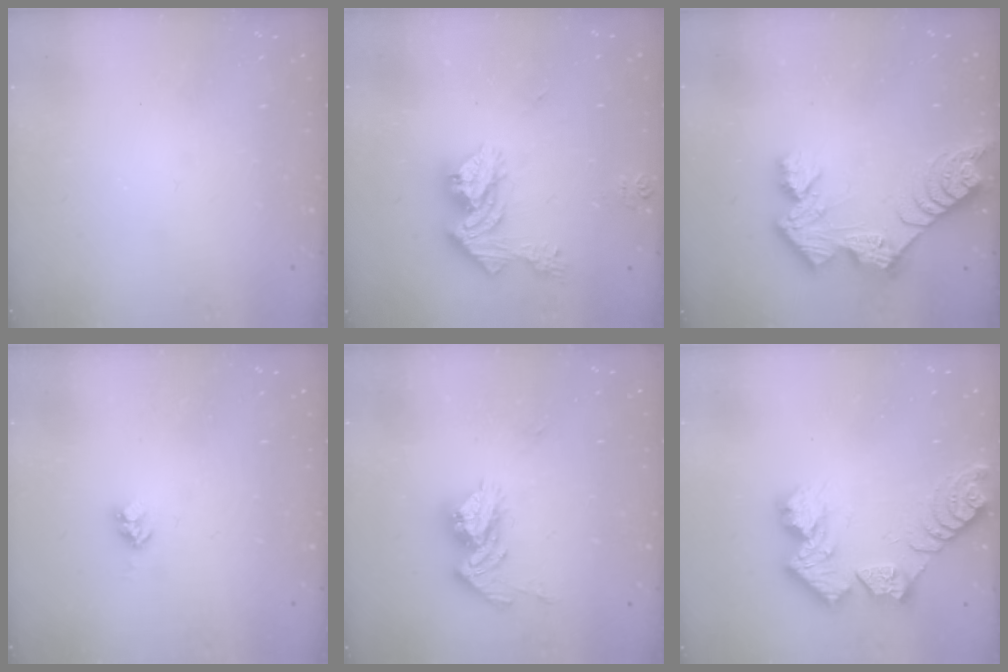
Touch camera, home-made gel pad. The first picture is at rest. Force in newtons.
{"total": 14.7, "press": 14.7, "slide": 1.2}
{"total": 11.9, "press": 11.8, "slide": 1.0}
{"total": 3.9, "press": 3.9, "slide": 0.4}
{"total": 13.6, "press": 13.5, "slide": 1.3}
{"total": 12.7, "press": 12.6, "slide": 1.0}